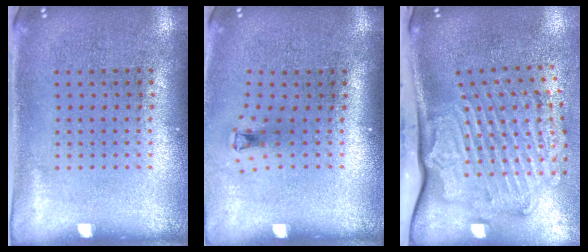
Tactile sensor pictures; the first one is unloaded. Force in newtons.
{"total": 0.7, "press": 0.4, "slide": 0.6}
{"total": 2.6, "press": 2.2, "slide": 1.4}